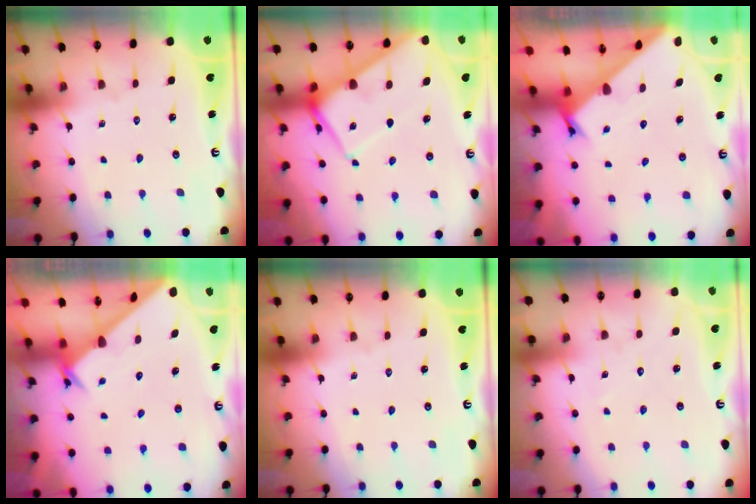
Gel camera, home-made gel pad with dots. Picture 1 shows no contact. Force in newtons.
{"total": 9.6, "press": 9.5, "slide": 1.0}
{"total": 2.2, "press": 2.2, "slide": 0.2}
{"total": 2.6, "press": 2.6, "slide": 0.2}
{"total": 0.0}
{"total": 4.0, "press": 4.0, "slide": 0.4}